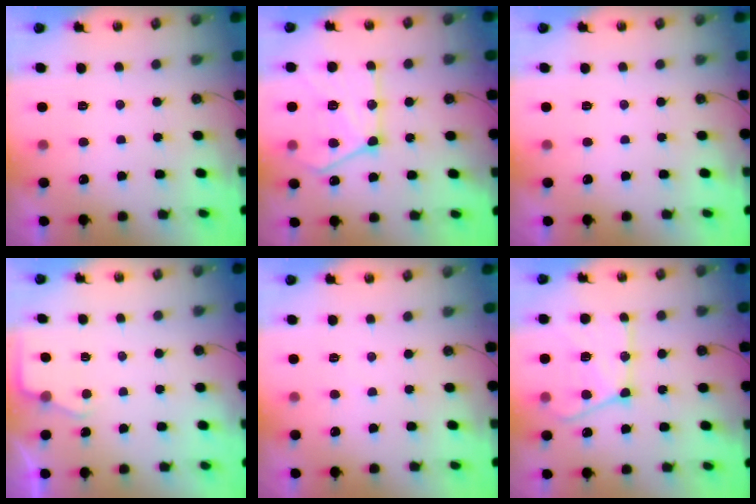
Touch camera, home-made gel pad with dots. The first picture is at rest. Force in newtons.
{"total": 17.0, "press": 17.0, "slide": 1.0}
{"total": 0.0}
{"total": 2.6, "press": 2.6, "slide": 0.4}
{"total": 1.8, "press": 1.7, "slide": 0.3}
{"total": 19.4, "press": 19.2, "slide": 2.1}